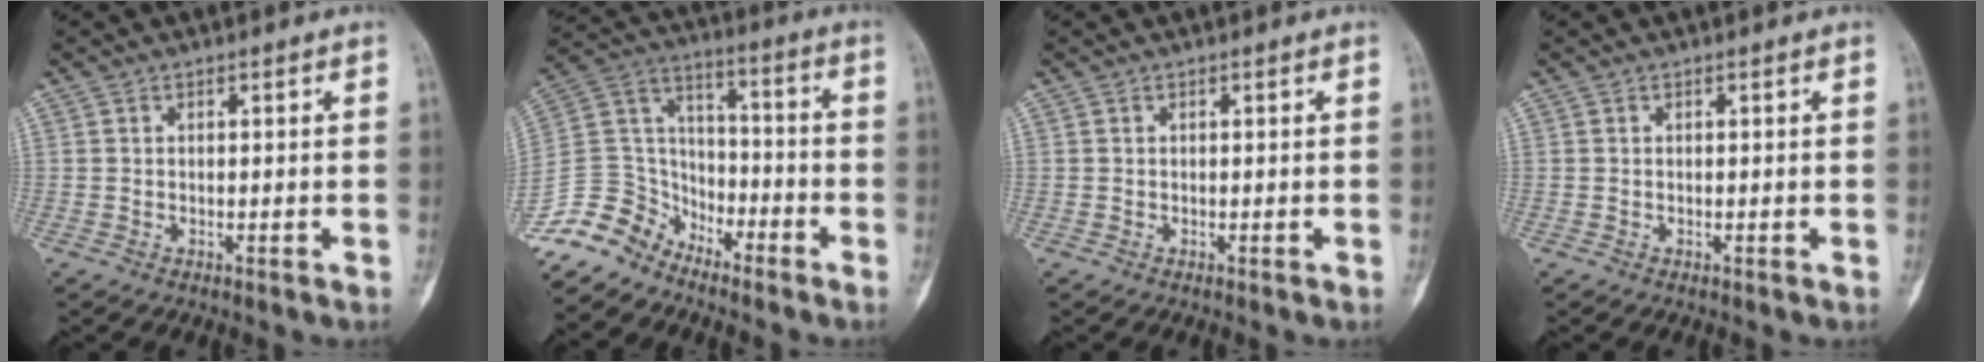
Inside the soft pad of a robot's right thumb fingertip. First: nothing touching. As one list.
[{"total": 13.4, "force": [-10.9, 7.2, 2.9], "torque": [-0.047, 0.094, -0.216]}, {"total": 0.0}, {"total": 0.0}]